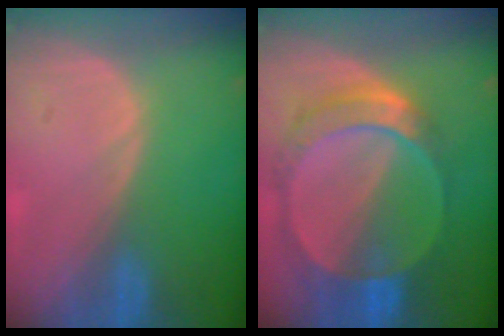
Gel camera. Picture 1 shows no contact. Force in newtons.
{"total": 9.2, "press": 8.1, "slide": 4.5}